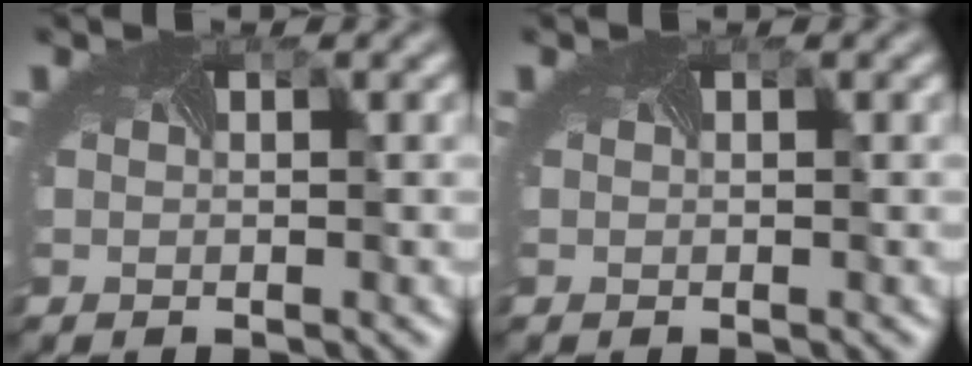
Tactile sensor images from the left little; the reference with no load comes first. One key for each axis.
{"total": 0.0}